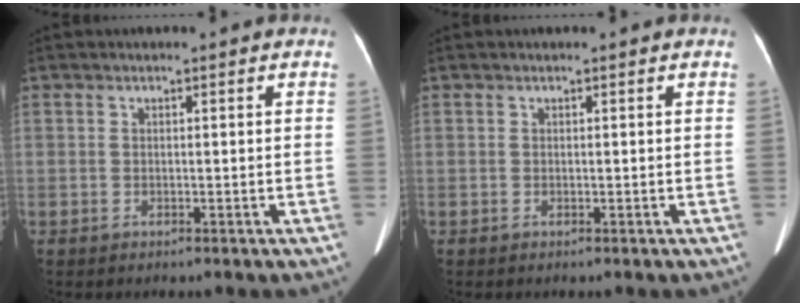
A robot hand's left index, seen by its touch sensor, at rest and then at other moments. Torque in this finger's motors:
{"motor_torque": [0.01, 0.00, 0.00, 0.00]}